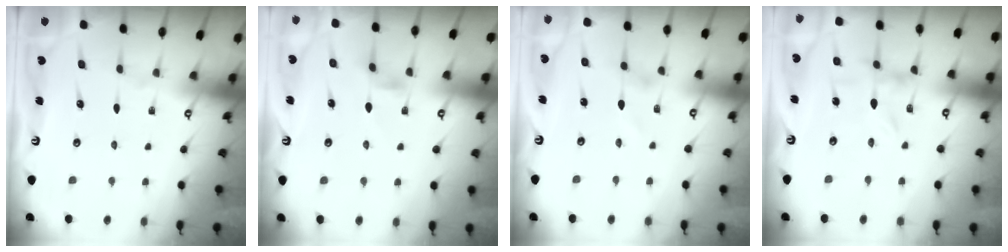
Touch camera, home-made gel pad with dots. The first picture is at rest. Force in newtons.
{"total": 2.2, "press": 2.1, "slide": 0.5}
{"total": 0.7, "press": 0.7, "slide": 0.0}
{"total": 0.0}